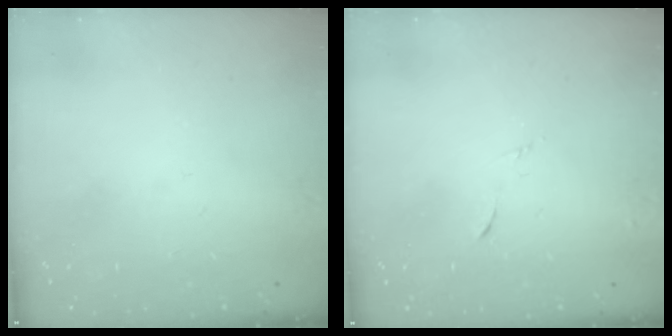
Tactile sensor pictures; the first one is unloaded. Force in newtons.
{"total": 5.9, "press": 5.9, "slide": 0.6}